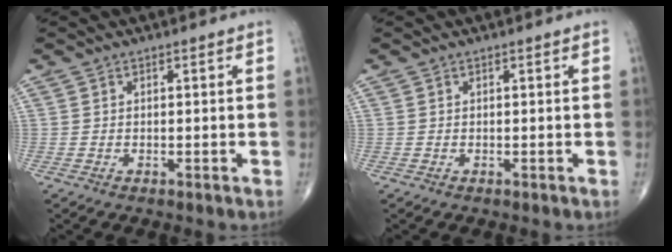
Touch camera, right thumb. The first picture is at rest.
{"total": 0.0}